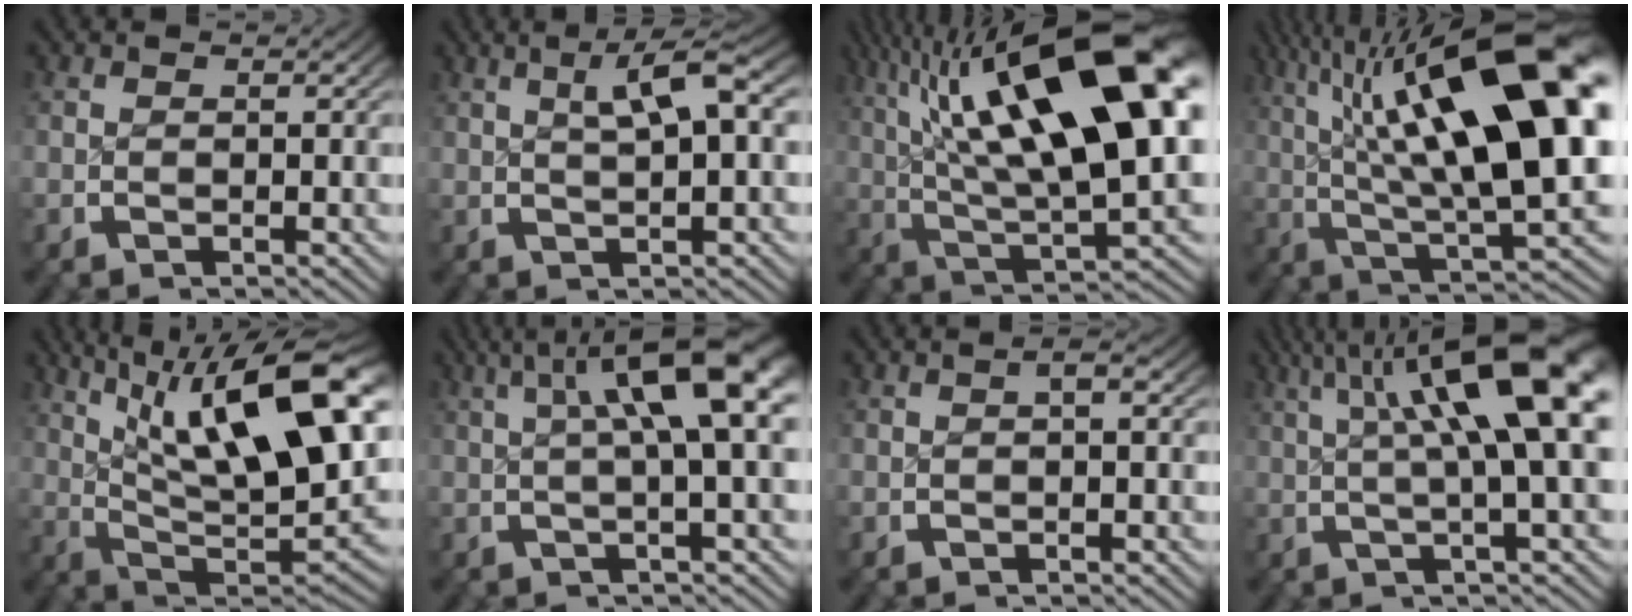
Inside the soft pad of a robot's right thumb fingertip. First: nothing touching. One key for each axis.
{"total": 5.8, "fx": 2.4, "fy": 1.9, "fz": 5.0, "tx": -0.066, "ty": 0.025, "tz": 0.034}
{"total": 17.8, "fx": 2.4, "fy": 8.1, "fz": 15.7, "tx": -0.256, "ty": -0.016, "tz": 0.053}
{"total": 17.8, "fx": 2.3, "fy": 7.6, "fz": 15.9, "tx": -0.248, "ty": -0.018, "tz": 0.051}
{"total": 15.5, "fx": 2.2, "fy": 7.7, "fz": 13.3, "tx": -0.234, "ty": -0.040, "tz": 0.053}
{"total": 7.8, "fx": 2.4, "fy": 2.4, "fz": 7.0, "tx": -0.095, "ty": 0.019, "tz": 0.026}
{"total": 0.9, "fx": -0.1, "fy": 0.2, "fz": 0.8, "tx": -0.012, "ty": 0.004, "tz": -0.003}
{"total": 12.2, "fx": 3.5, "fy": 4.3, "fz": 10.8, "tx": -0.139, "ty": 0.024, "tz": 0.042}